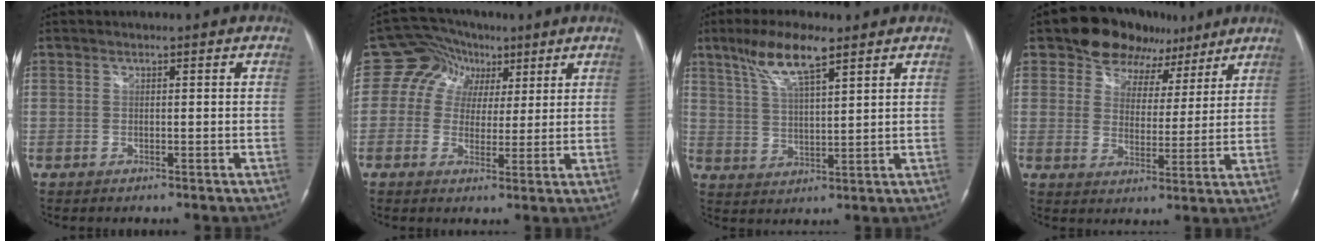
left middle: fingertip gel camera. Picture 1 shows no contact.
{"total": 7.3, "force": [2.6, 6.6, 2.0], "torque": [-0.029, 0.032, 0.043]}
{"total": 8.7, "force": [5.7, 1.5, 6.4], "torque": [-0.131, 0.009, 0.109]}
{"total": 9.9, "force": [6.7, 6.7, 2.7], "torque": [-0.024, 0.024, 0.101]}